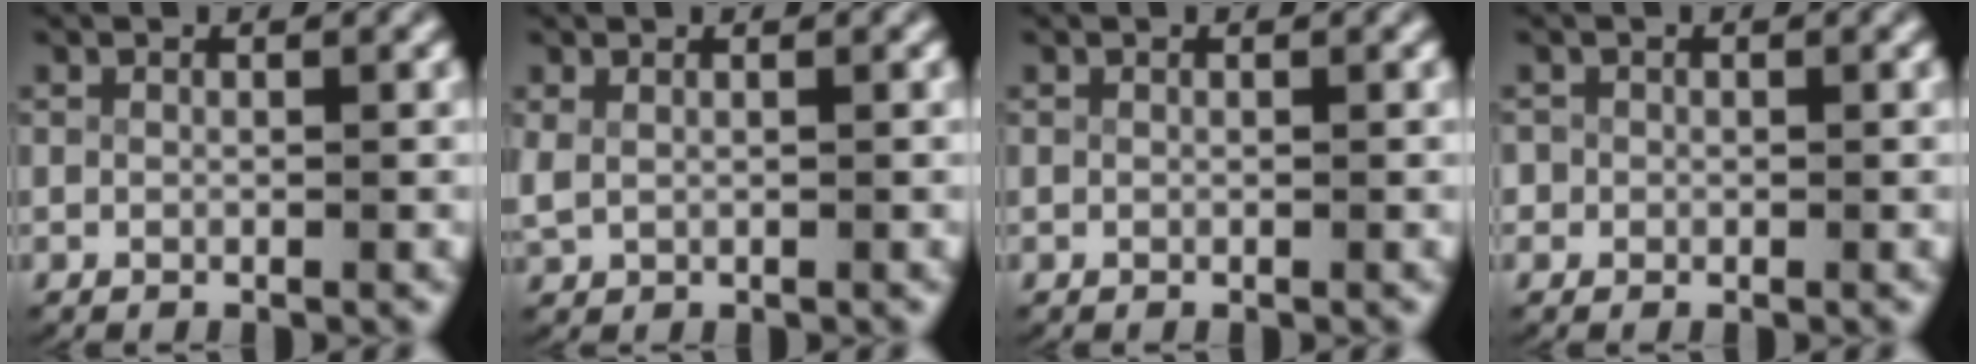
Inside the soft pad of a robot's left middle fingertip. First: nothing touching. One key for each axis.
{"total": 1.3, "fx": 0.4, "fy": 0.9, "fz": 0.8, "tx": -0.032, "ty": -0.005, "tz": 0.017}
{"total": 0.0}
{"total": 1.4, "fx": 0.0, "fy": 1.4, "fz": 0.2, "tx": -0.013, "ty": -0.007, "tz": -0.001}